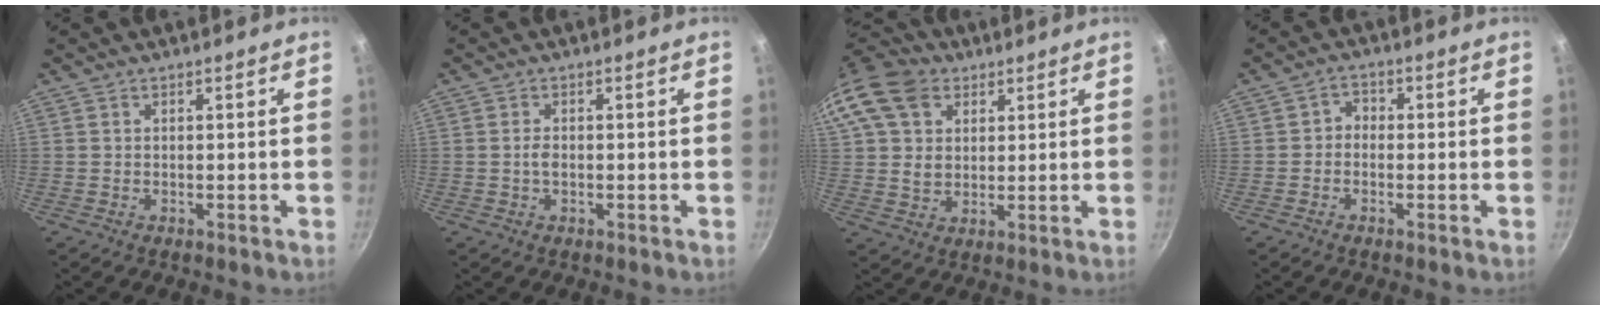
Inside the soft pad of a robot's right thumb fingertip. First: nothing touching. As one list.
[{"total": 1.8, "force": [-0.3, 1.1, 1.4], "torque": [-0.027, 0.005, -0.006]}, {"total": 15.4, "force": [5.9, 11.6, 8.3], "torque": [-0.158, 0.008, 0.101]}, {"total": 2.5, "force": [-0.7, 2.1, 1.2], "torque": [-0.009, 0.012, -0.020]}]